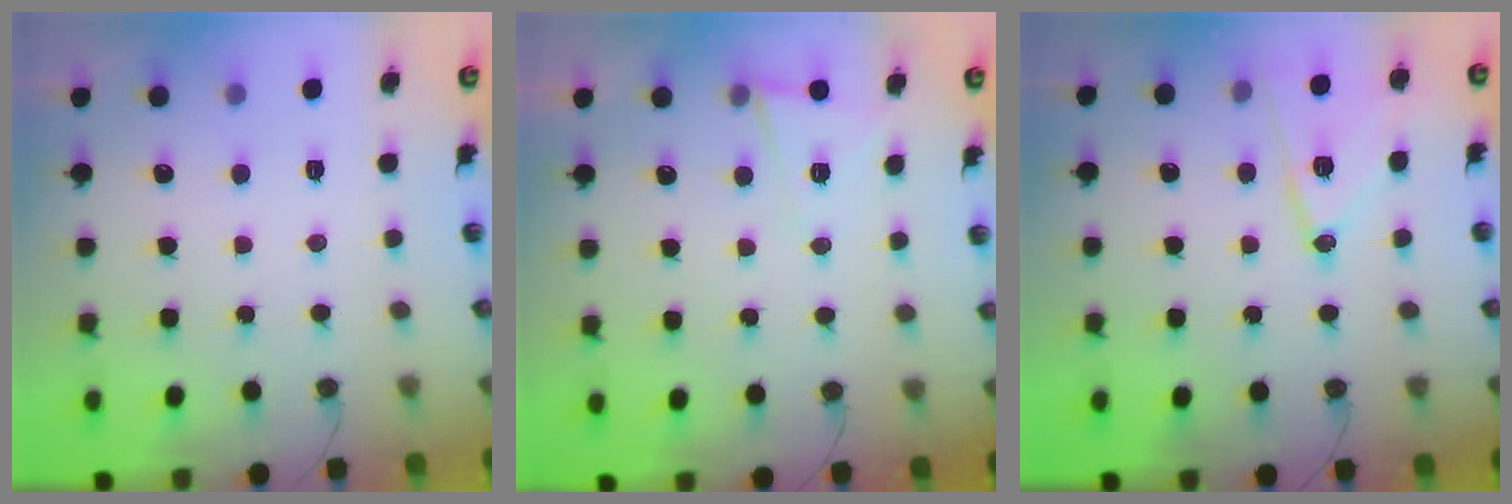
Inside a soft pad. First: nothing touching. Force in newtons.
{"total": 5.4, "press": 5.3, "slide": 1.4}
{"total": 13.3, "press": 13.3, "slide": 1.4}